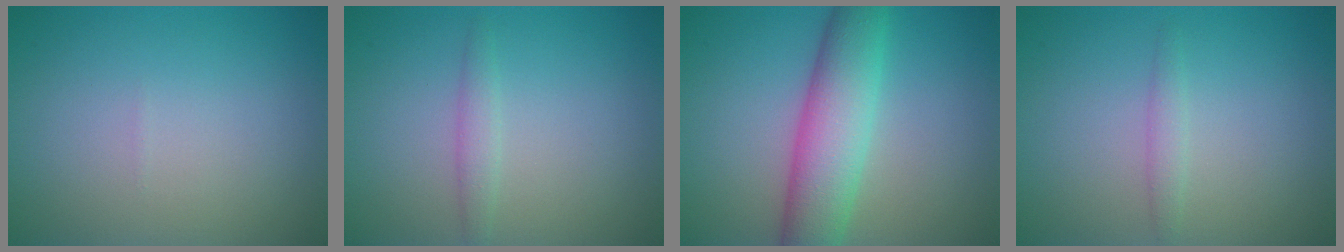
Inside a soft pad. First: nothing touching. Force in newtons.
{"total": 1.4, "press": 1.4, "slide": 0.0}
{"total": 6.8, "press": 6.8, "slide": 0.2}
{"total": 1.1, "press": 1.1, "slide": 0.0}